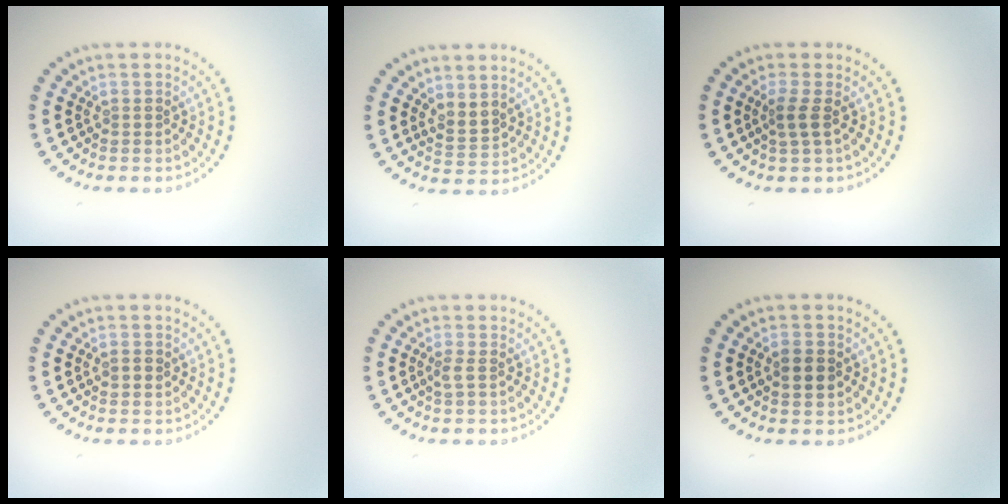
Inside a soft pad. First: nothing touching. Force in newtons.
{"total": 1.7, "press": 1.5, "slide": 0.9}
{"total": 1.6, "press": 1.2, "slide": 1.0}
{"total": 1.1, "press": 1.0, "slide": 0.3}
{"total": 0.9, "press": 0.6, "slide": 0.7}
{"total": 2.2, "press": 2.2, "slide": 0.1}